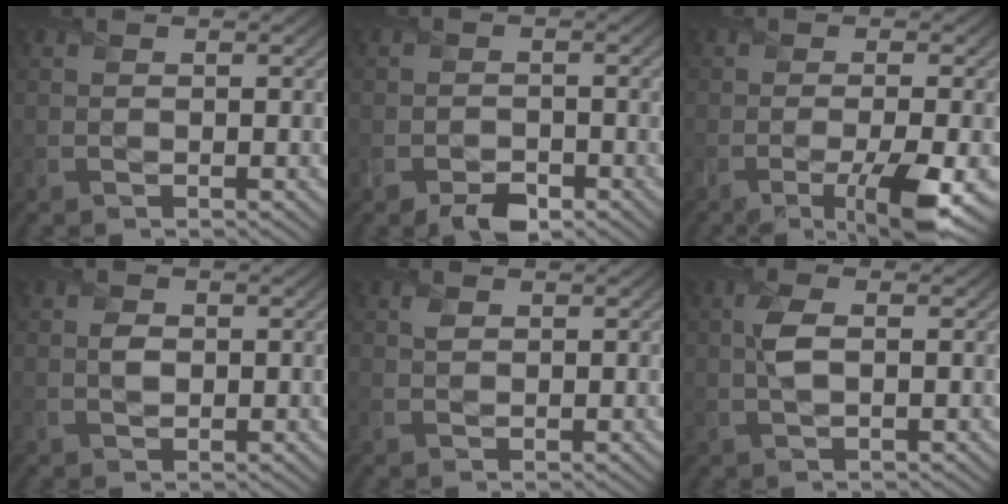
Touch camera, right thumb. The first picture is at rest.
{"total": 2.7, "force": [-1.9, 1.7, 0.9], "torque": [-0.012, -0.005, -0.038]}
{"total": 6.5, "force": [-2.8, 1.2, 5.7], "torque": [-0.091, -0.010, -0.044]}
{"total": 1.5, "force": [0.1, 1.2, 0.9], "torque": [-0.019, -0.003, 0.000]}
{"total": 0.8, "force": [0.5, 0.5, 0.4], "torque": [-0.011, -0.002, 0.010]}
{"total": 2.7, "force": [0.2, 1.1, 2.4], "torque": [-0.060, 0.003, 0.003]}